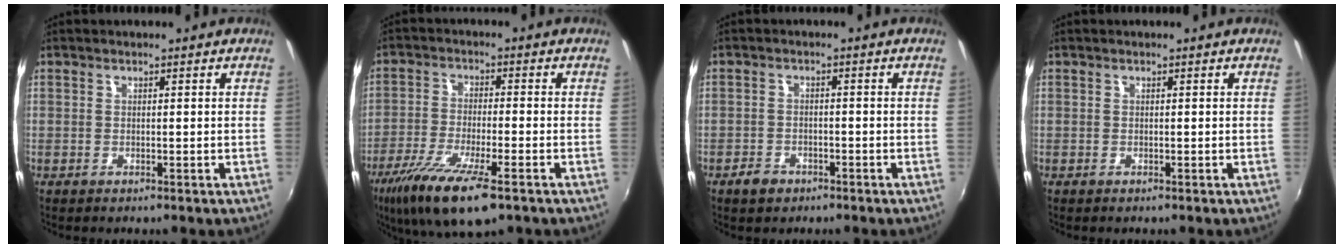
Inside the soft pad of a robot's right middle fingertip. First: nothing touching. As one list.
[{"total": 13.2, "force": [-8.2, 2.9, 10.0], "torque": [-0.209, -0.044, -0.152]}, {"total": 3.2, "force": [-2.2, 2.0, 1.0], "torque": [-0.030, 0.003, -0.037]}, {"total": 0.0}]